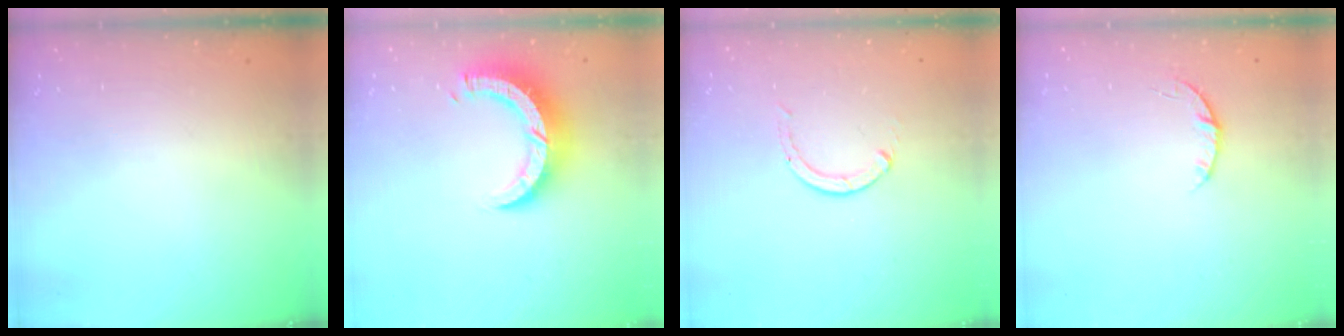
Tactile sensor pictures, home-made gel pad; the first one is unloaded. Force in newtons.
{"total": 9.7, "press": 9.6, "slide": 1.0}
{"total": 0.0}
{"total": 3.5, "press": 3.4, "slide": 0.4}